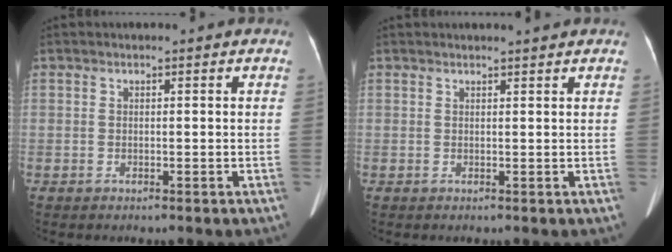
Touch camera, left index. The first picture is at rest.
{"total": 2.0, "force": [1.9, -0.3, 0.6], "torque": [-0.010, 0.007, 0.027]}